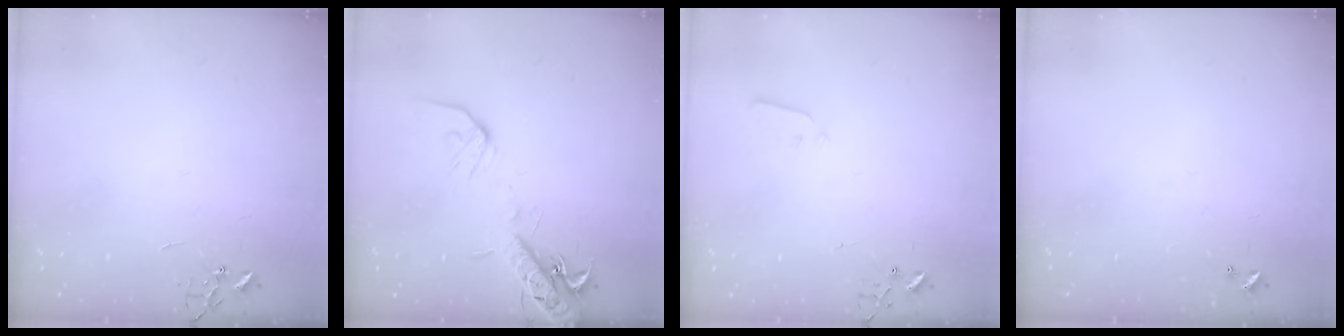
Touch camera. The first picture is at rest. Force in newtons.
{"total": 15.1, "press": 14.7, "slide": 3.3}
{"total": 3.2, "press": 3.2, "slide": 0.1}
{"total": 0.0}